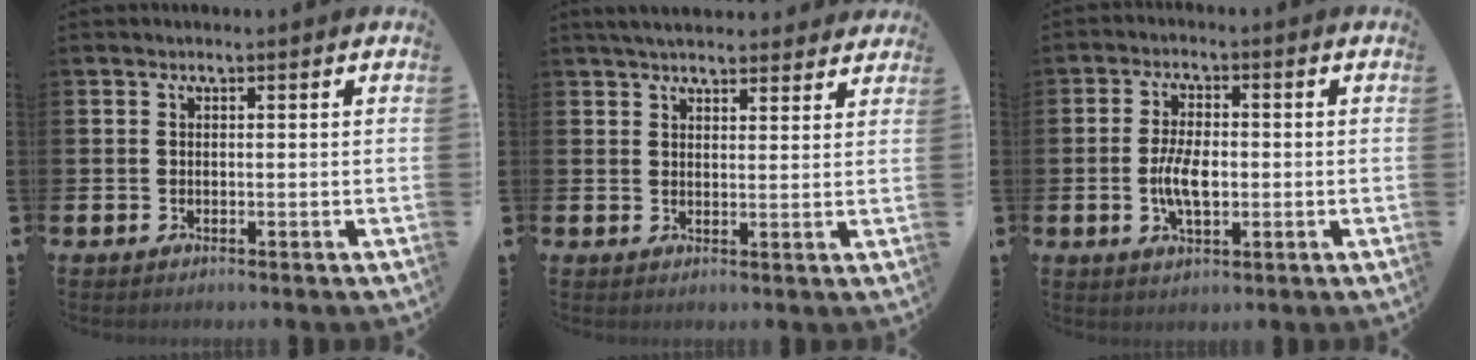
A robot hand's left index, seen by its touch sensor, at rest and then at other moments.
{"total": 4.1, "force": [4.0, 0.8, 0.9], "torque": [-0.025, -0.013, 0.074]}
{"total": 5.3, "force": [-0.6, 2.6, 4.6], "torque": [-0.078, -0.001, -0.014]}